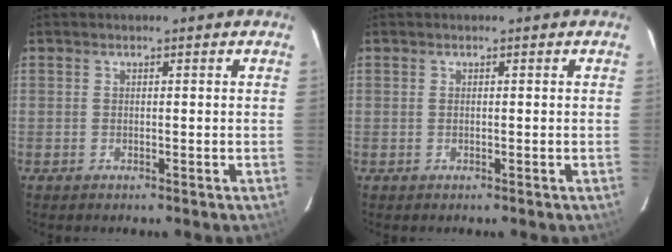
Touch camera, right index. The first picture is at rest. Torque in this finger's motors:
{"motor_torque": [0.00, 0.00, 0.00, 0.00]}